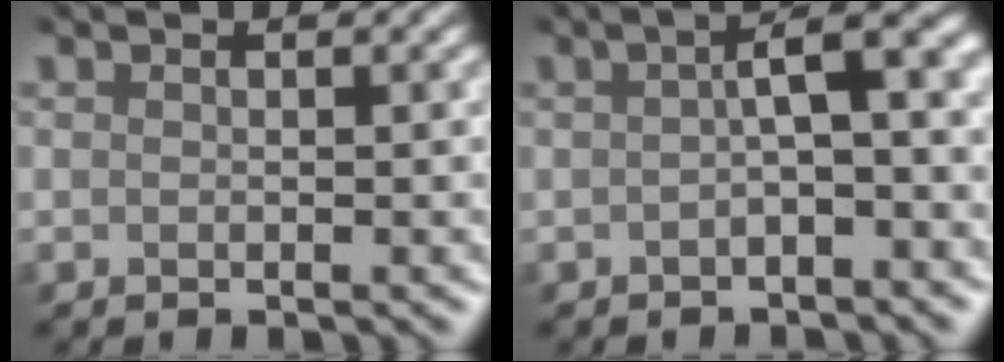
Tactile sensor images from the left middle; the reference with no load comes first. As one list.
[{"total": 4.5, "force": [-0.7, 1.2, 4.3], "torque": [-0.056, 0.016, -0.019]}]